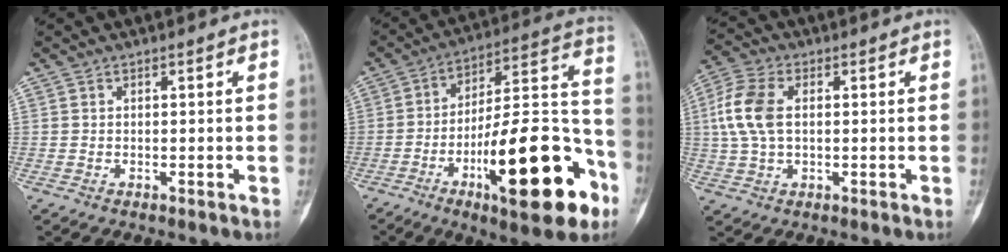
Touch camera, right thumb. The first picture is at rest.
{"total": 26.6, "force": [-11.2, 8.4, 22.7], "torque": [-0.319, 0.066, -0.166]}
{"total": 9.1, "force": [1.2, 5.4, 7.2], "torque": [-0.169, 0.015, 0.024]}